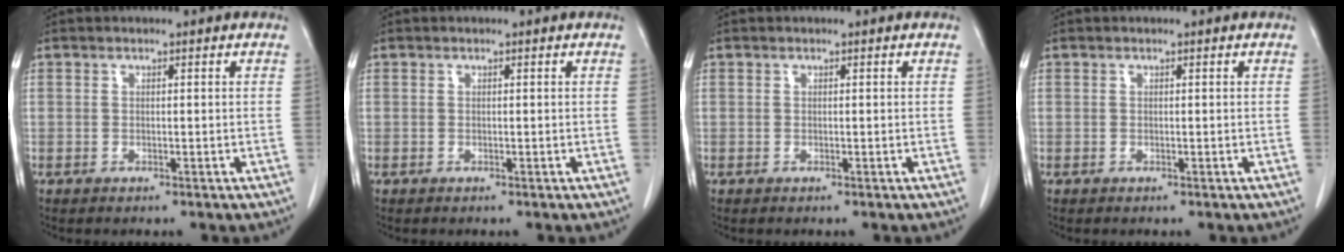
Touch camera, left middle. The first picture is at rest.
{"total": 0.0}
{"total": 0.0}
{"total": 0.0}